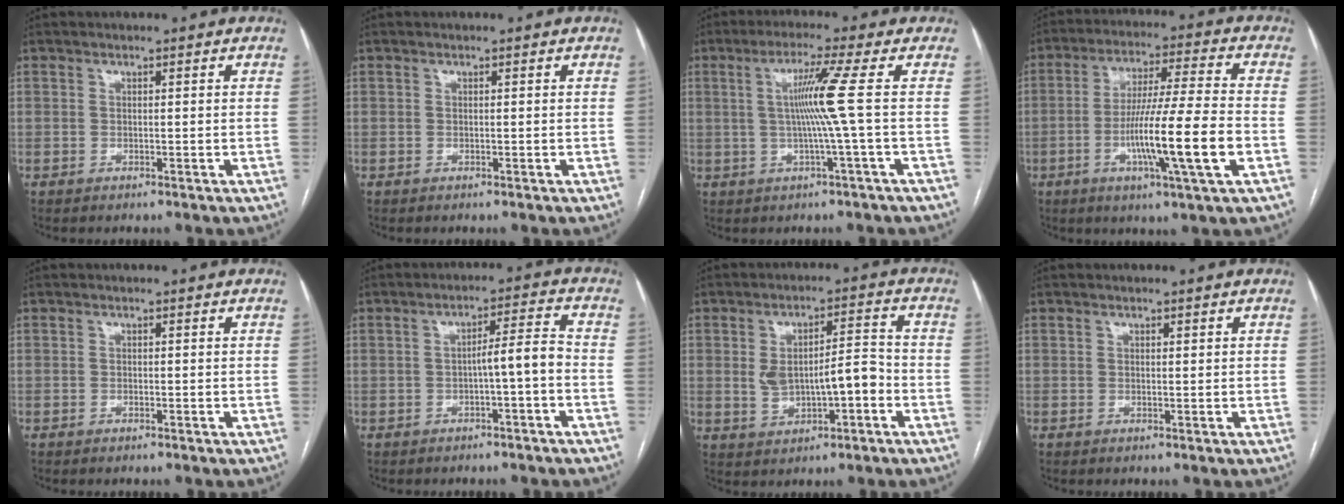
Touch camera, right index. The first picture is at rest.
{"total": 0.0}
{"total": 6.8, "force": [0.4, -2.4, 6.3], "torque": [-0.118, 0.005, 0.014]}
{"total": 14.7, "force": [-4.0, -0.9, 14.1], "torque": [-0.254, -0.011, -0.074]}
{"total": 0.0}
{"total": 4.6, "force": [-1.4, 0.0, 4.3], "torque": [-0.062, 0.015, -0.020]}
{"total": 8.2, "force": [-1.1, 2.9, 7.6], "torque": [-0.135, 0.023, -0.007]}
{"total": 0.0}